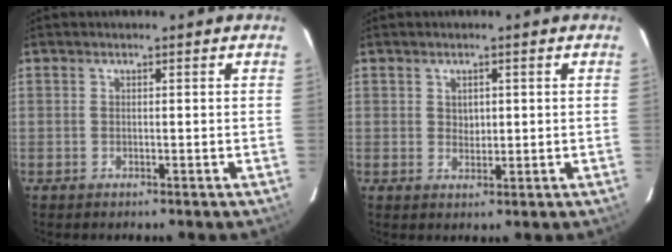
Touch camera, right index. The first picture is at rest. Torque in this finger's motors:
{"motor_torque": [-0.17, 0.07, -0.06, 0.00]}